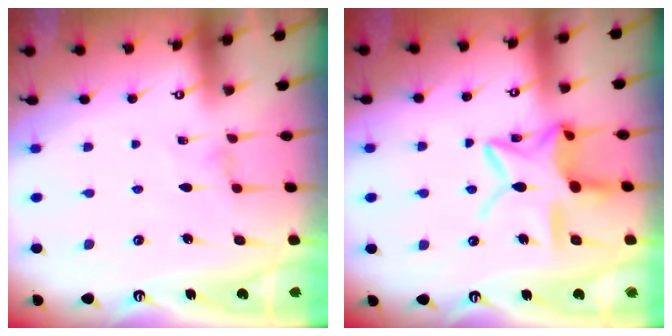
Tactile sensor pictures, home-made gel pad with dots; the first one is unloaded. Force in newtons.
{"total": 15.5, "press": 15.5, "slide": 0.9}